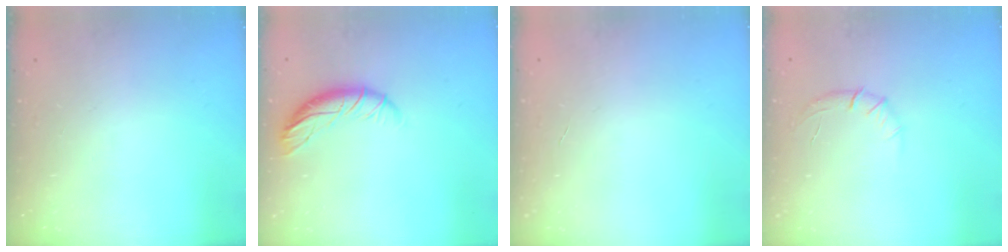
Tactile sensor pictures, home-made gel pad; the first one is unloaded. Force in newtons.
{"total": 9.4, "press": 9.2, "slide": 2.0}
{"total": 0.0}
{"total": 5.7, "press": 5.5, "slide": 1.7}